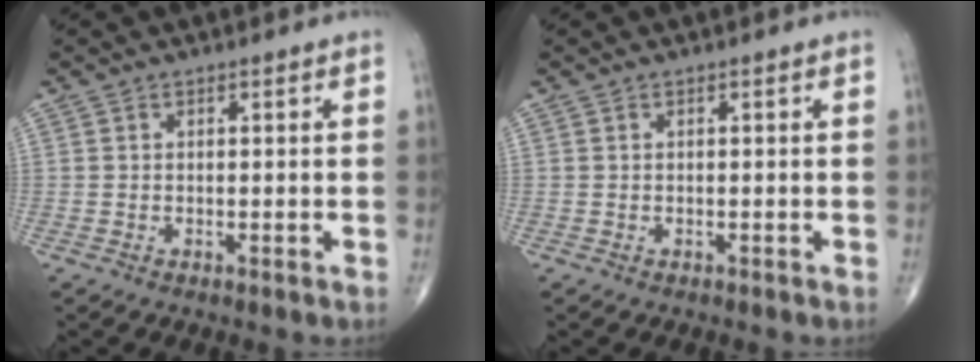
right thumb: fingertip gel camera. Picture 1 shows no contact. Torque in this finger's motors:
{"motor_torque": [-0.02, 0.02, -0.01, 0.00, -0.01]}